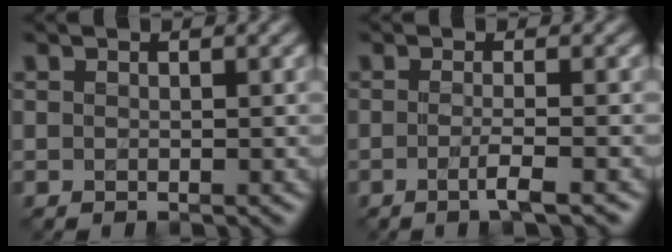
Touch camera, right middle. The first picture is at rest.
{"total": 2.4, "force": [-0.9, 0.4, 2.2], "torque": [-0.032, 0.000, -0.023]}